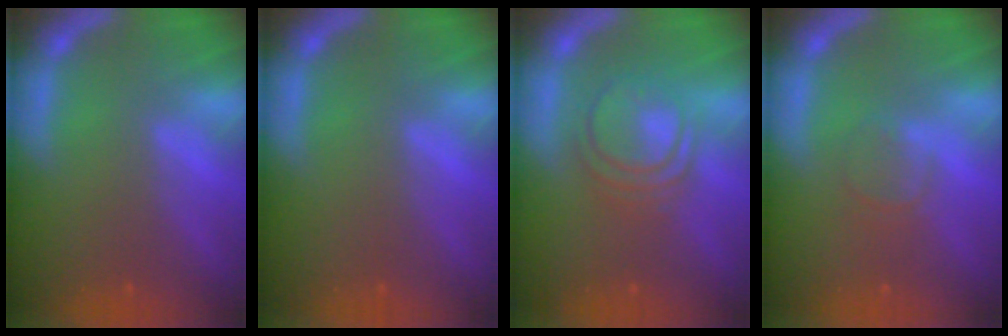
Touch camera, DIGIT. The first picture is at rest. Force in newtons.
{"total": 0.0}
{"total": 5.6}
{"total": 1.9}